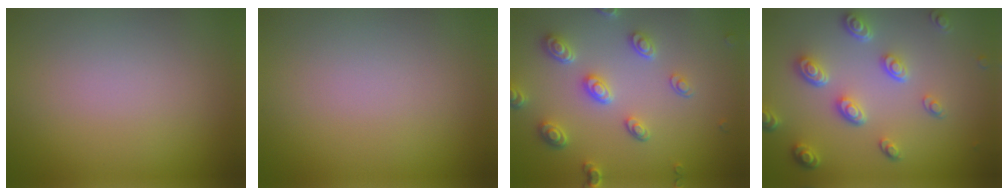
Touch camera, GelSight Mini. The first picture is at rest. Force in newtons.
{"total": 0.0}
{"total": 4.6, "press": 3.7, "slide": 2.7}
{"total": 4.9, "press": 3.7, "slide": 3.2}